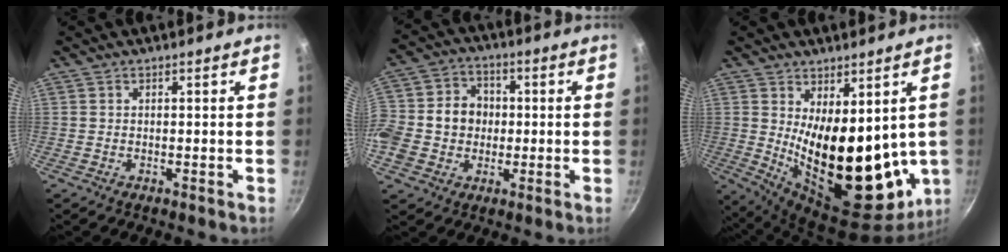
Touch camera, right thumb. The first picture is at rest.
{"total": 15.1, "force": [-0.8, 13.0, 7.7], "torque": [-0.140, 0.033, -0.026]}
{"total": 22.3, "force": [1.7, 10.9, 19.3], "torque": [-0.254, -0.060, 0.056]}